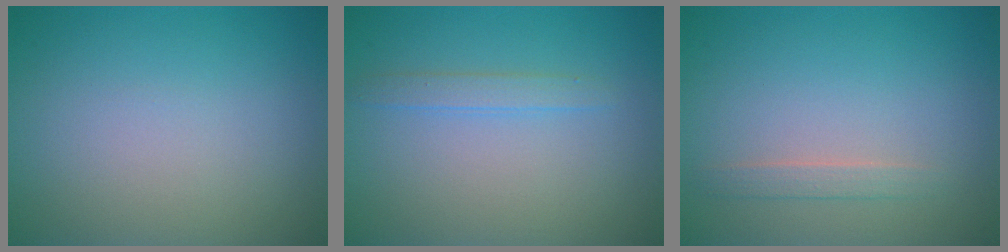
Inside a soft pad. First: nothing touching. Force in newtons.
{"total": 1.4, "press": 1.4, "slide": 0.1}
{"total": 1.2, "press": 1.2, "slide": 0.1}